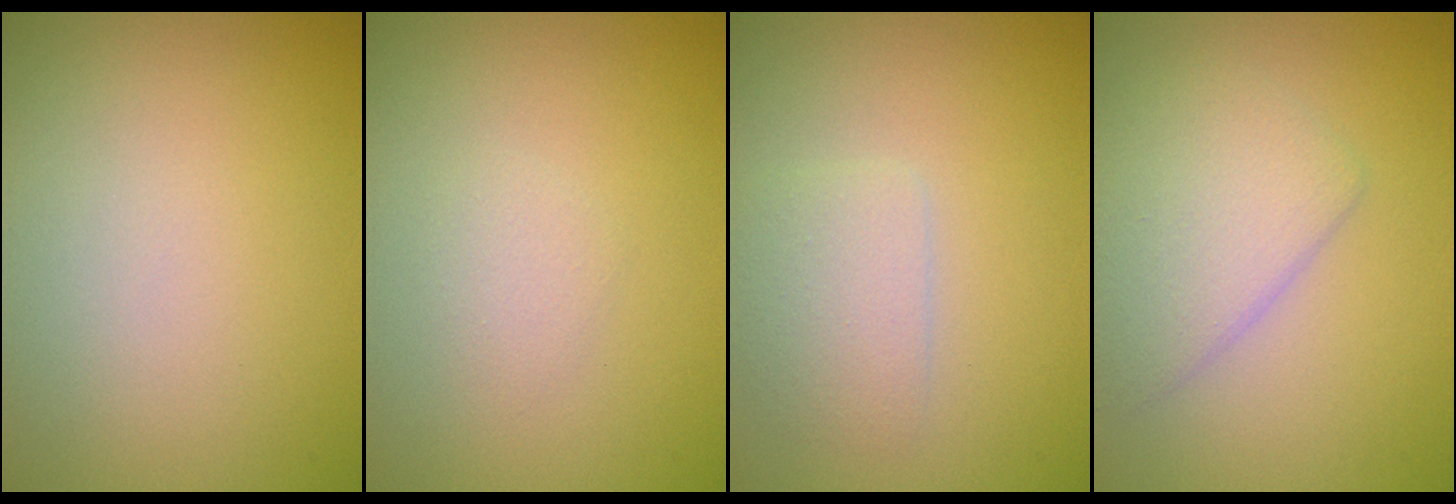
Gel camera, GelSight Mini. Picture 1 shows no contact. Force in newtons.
{"total": 1.0, "press": 1.0, "slide": 0.1}
{"total": 2.3, "press": 2.3, "slide": 0.1}
{"total": 3.5, "press": 3.5, "slide": 0.3}